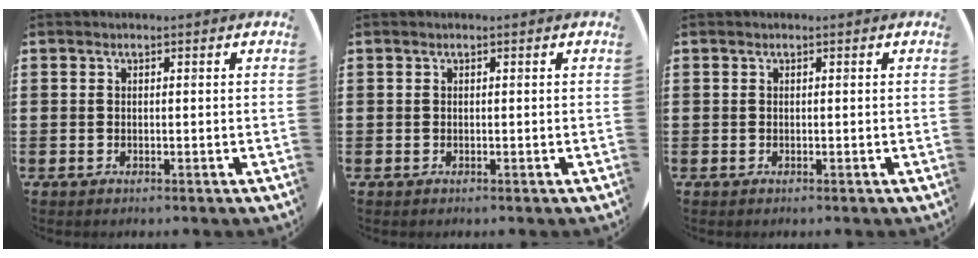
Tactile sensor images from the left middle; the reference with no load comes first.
{"total": 0.0}
{"total": 0.0}